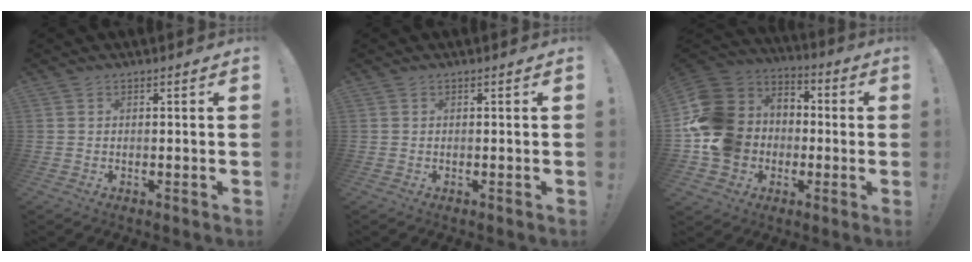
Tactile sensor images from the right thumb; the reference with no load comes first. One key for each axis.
{"total": 0.0}
{"total": 18.4, "fx": -2.2, "fy": 16.6, "fz": 7.7, "tx": -0.137, "ty": 0.026, "tz": -0.004}